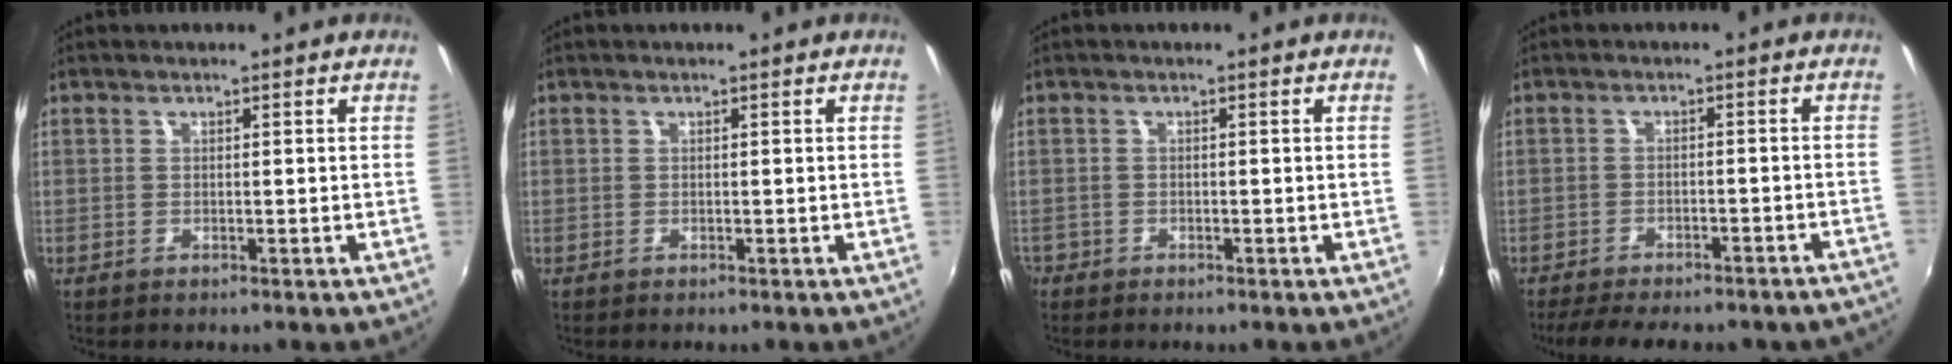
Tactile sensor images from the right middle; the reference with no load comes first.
{"total": 0.0}
{"total": 1.7, "force": [-1.2, 1.1, 0.1], "torque": [-0.011, -0.002, -0.024]}
{"total": 16.3, "force": [-14.0, 4.2, 7.1], "torque": [-0.143, -0.017, -0.176]}